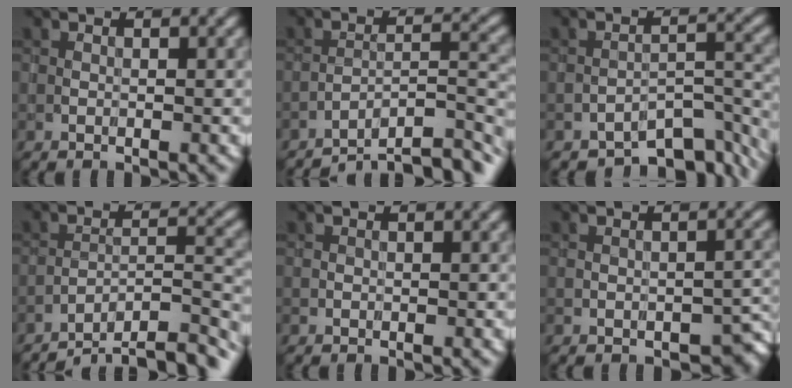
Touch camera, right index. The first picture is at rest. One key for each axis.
{"total": 8.5, "fx": -7.5, "fy": 1.5, "fz": 3.6, "tx": -0.043, "ty": 0.014, "tz": -0.115}
{"total": 6.2, "fx": -5.4, "fy": 2.0, "fz": 2.3, "tx": -0.020, "ty": 0.001, "tz": -0.082}
{"total": 10.0, "fx": -9.1, "fy": 2.0, "fz": 3.5, "tx": -0.037, "ty": 0.015, "tz": -0.125}
{"total": 0.0}
{"total": 3.0, "fx": -1.4, "fy": 2.0, "fz": 1.8, "tx": -0.015, "ty": -0.004, "tz": -0.014}